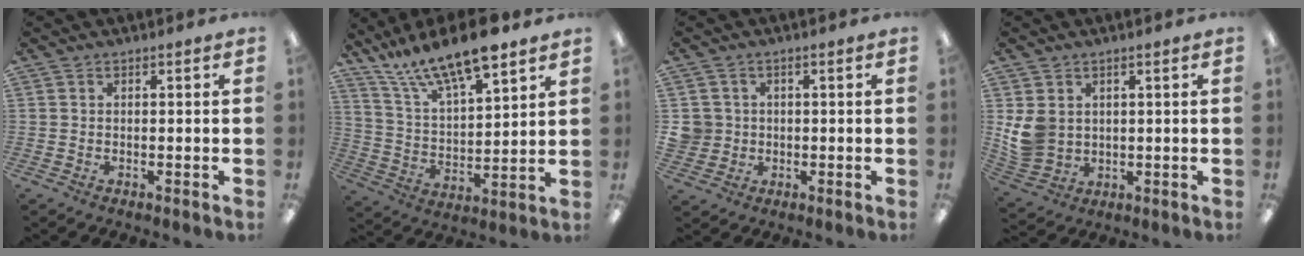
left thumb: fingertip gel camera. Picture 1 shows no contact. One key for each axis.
{"total": 15.9, "fx": 13.2, "fy": 4.4, "fz": 7.8, "tx": -0.156, "ty": -0.083, "tz": 0.231}
{"total": 4.6, "fx": 0.1, "fy": 4.6, "fz": 0.3, "tx": -0.016, "ty": 0.006, "tz": 0.003}
{"total": 7.0, "fx": 1.7, "fy": 6.0, "fz": 3.1, "tx": -0.078, "ty": -0.002, "tz": 0.038}